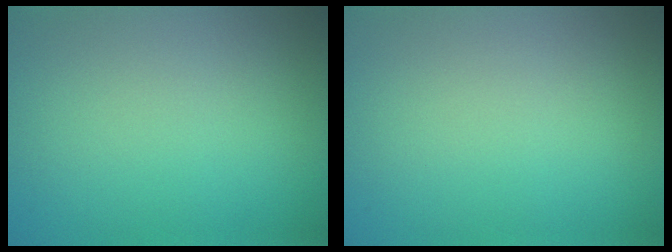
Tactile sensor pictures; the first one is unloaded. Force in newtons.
{"total": 0.0}